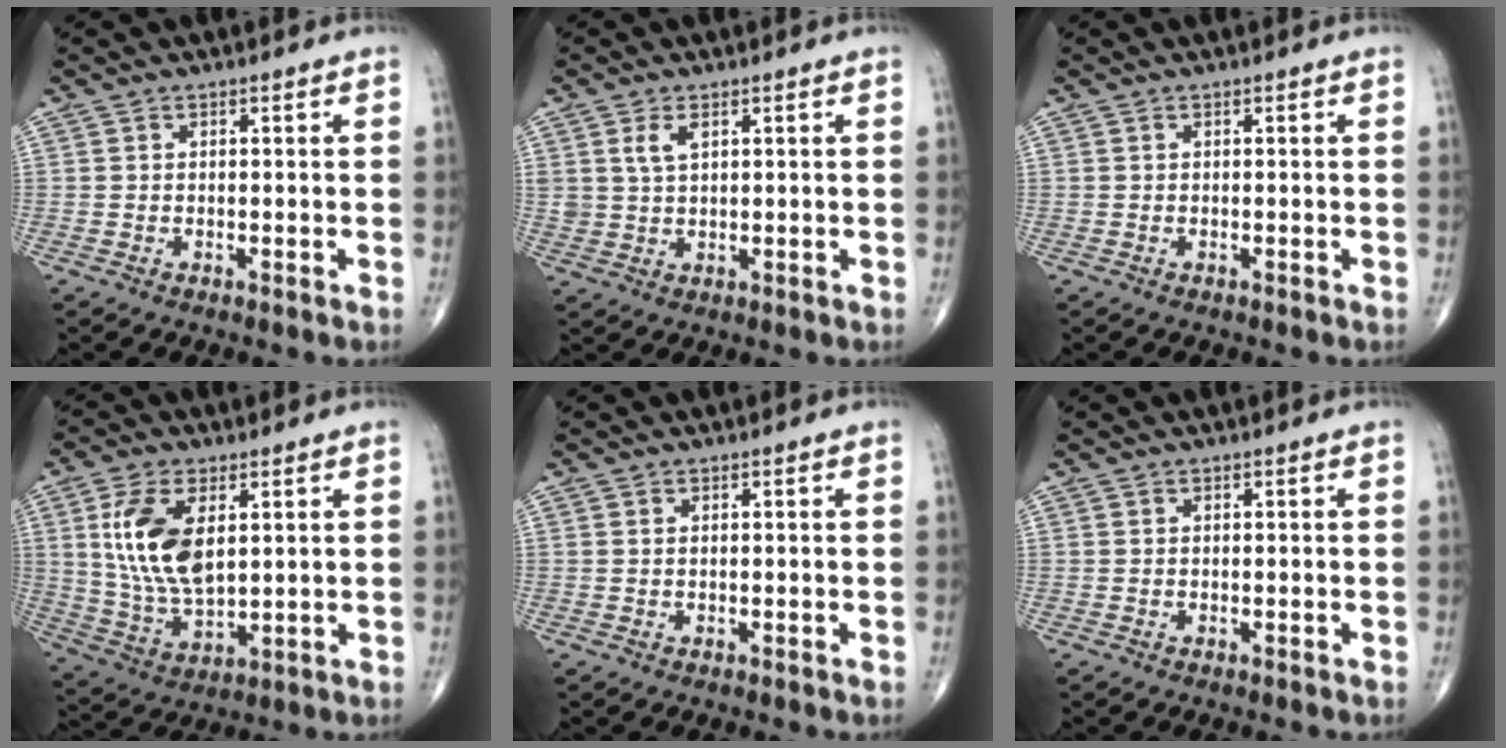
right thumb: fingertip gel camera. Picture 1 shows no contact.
{"total": 3.6, "force": [1.6, 2.0, 2.5], "torque": [-0.048, -0.008, 0.036]}
{"total": 0.0}
{"total": 13.5, "force": [3.5, 7.0, 11.0], "torque": [-0.211, -0.018, 0.076]}
{"total": 0.0}
{"total": 0.0}